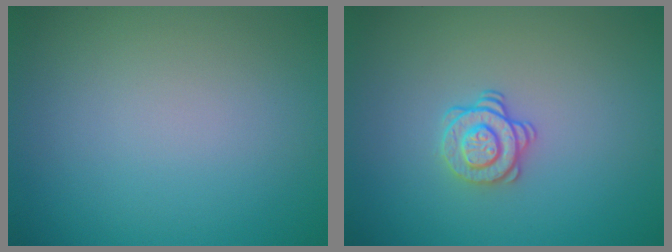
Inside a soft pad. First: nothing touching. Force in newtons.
{"total": 2.1, "press": 1.7, "slide": 1.2}